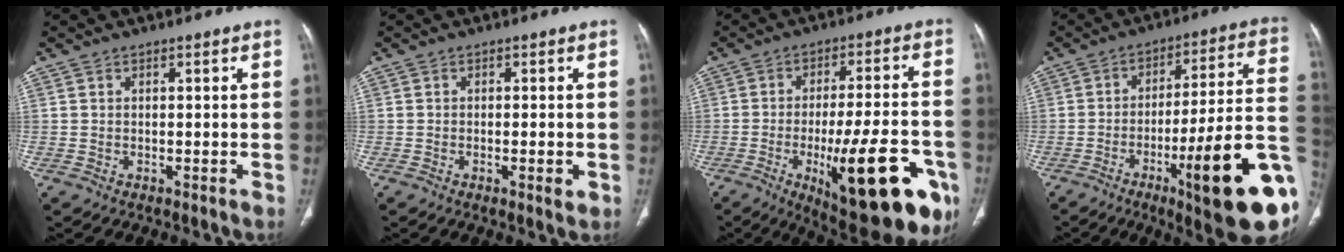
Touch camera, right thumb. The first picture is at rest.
{"total": 2.6, "force": [-0.8, 0.6, 2.4], "torque": [-0.037, -0.004, -0.012]}
{"total": 24.2, "force": [-9.2, 7.7, 21.1], "torque": [-0.255, 0.020, -0.116]}
{"total": 24.8, "force": [-8.6, 4.0, 22.9], "torque": [-0.259, 0.029, -0.120]}